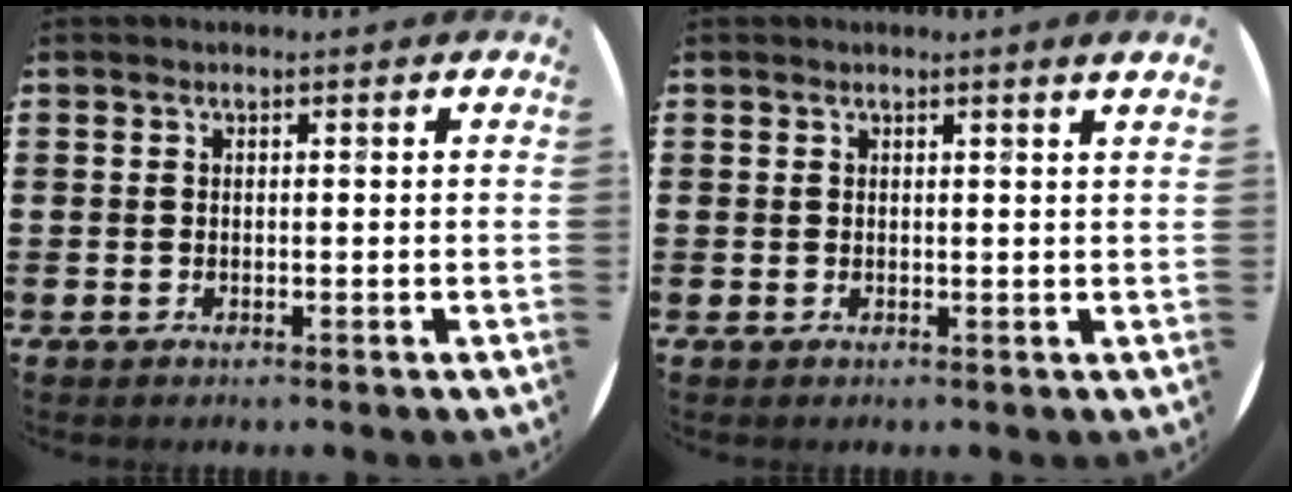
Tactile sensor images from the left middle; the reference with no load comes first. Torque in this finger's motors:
{"motor_torque": [-0.14, -0.27, 0.02, 0.02]}